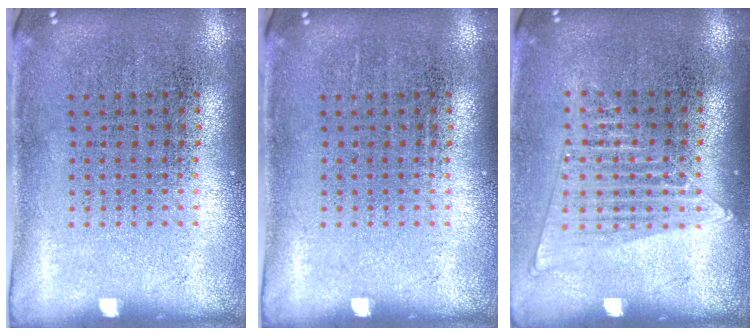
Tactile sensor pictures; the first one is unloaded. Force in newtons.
{"total": 0.0}
{"total": 1.3, "press": 1.2, "slide": 0.5}